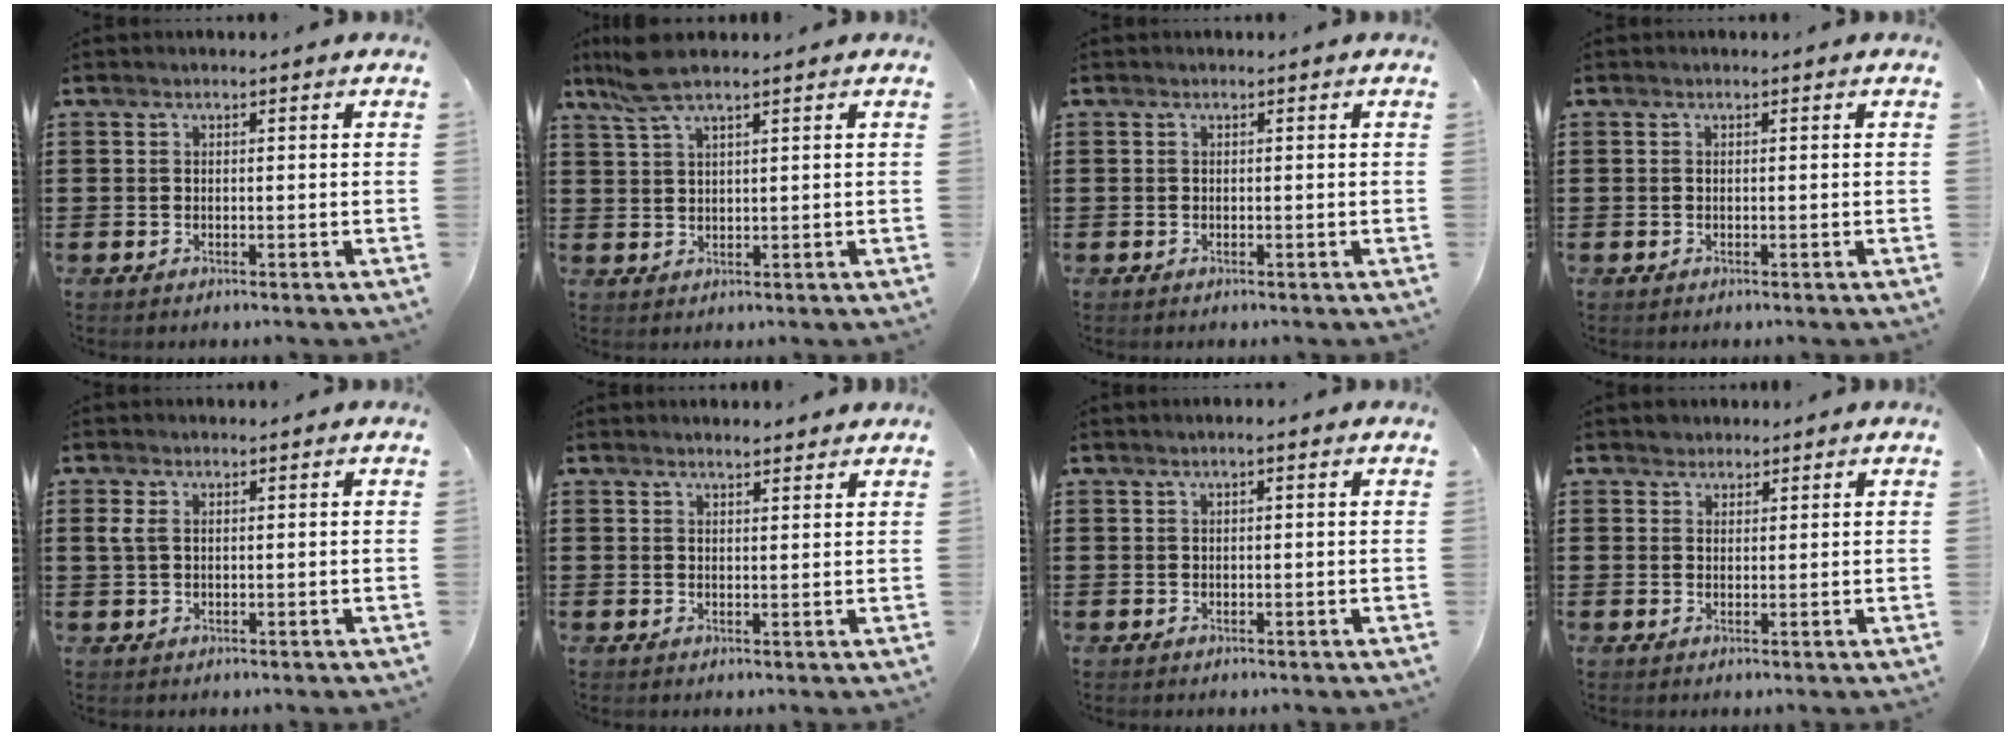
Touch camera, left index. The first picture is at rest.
{"total": 5.2, "force": [3.7, 0.8, 3.6], "torque": [-0.077, 0.002, 0.069]}
{"total": 0.0}
{"total": 0.0}
{"total": 2.1, "force": [0.5, 1.3, 1.6], "torque": [-0.049, 0.002, 0.004]}
{"total": 1.9, "force": [1.8, 0.0, 0.4], "torque": [-0.011, 0.002, 0.035]}
{"total": 0.8, "force": [0.3, 0.0, 0.7], "torque": [-0.012, -0.001, 0.006]}
{"total": 1.9, "force": [1.7, 0.9, -0.3], "torque": [0.000, 0.005, 0.034]}